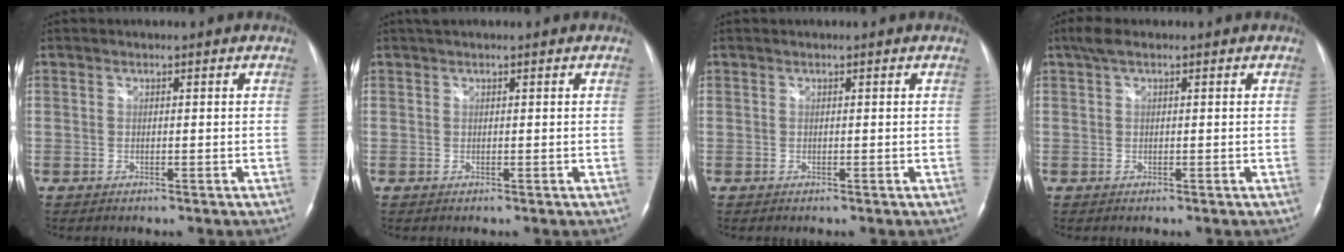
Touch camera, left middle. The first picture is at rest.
{"total": 1.2, "force": [1.0, 0.1, 0.6], "torque": [-0.014, 0.016, 0.021]}
{"total": 0.0}
{"total": 2.6, "force": [1.6, 0.8, 1.8], "torque": [-0.042, 0.022, 0.032]}